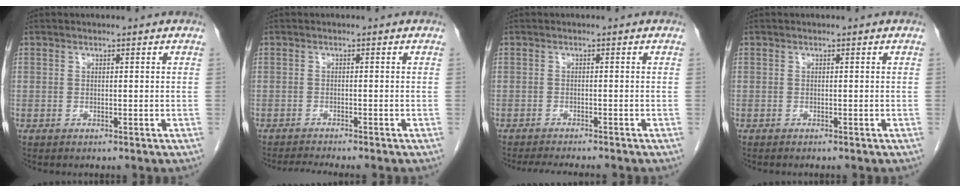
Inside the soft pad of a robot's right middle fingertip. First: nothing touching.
{"total": 3.4, "force": [-3.1, -0.6, 1.2], "torque": [-0.020, -0.012, -0.050]}
{"total": 6.8, "force": [-6.1, 0.8, 3.0], "torque": [-0.037, -0.011, -0.088]}
{"total": 1.1, "force": [-1.0, 0.2, 0.5], "torque": [-0.009, -0.001, -0.010]}